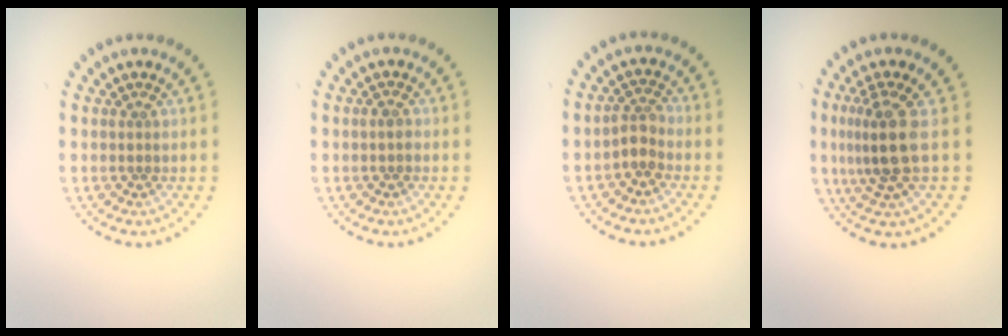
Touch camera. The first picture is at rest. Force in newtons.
{"total": 0.9, "press": 0.8, "slide": 0.2}
{"total": 1.9, "press": 1.5, "slide": 1.2}
{"total": 3.7, "press": 3.0, "slide": 2.1}